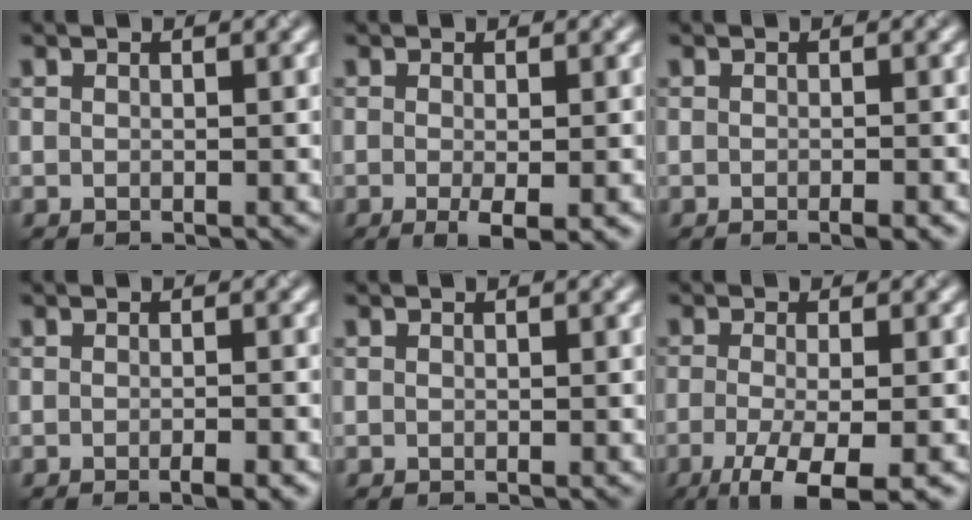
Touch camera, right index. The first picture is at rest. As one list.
[{"total": 2.6, "force": [-0.8, 0.4, 2.5], "torque": [-0.042, -0.009, -0.010]}, {"total": 1.7, "force": [-0.8, 0.3, 1.4], "torque": [-0.013, -0.003, -0.011]}, {"total": 2.1, "force": [-1.1, 0.4, 1.7], "torque": [-0.019, -0.003, -0.016]}, {"total": 0.0}, {"total": 6.8, "force": [-3.4, 1.9, 5.6], "torque": [-0.087, -0.010, -0.058]}]